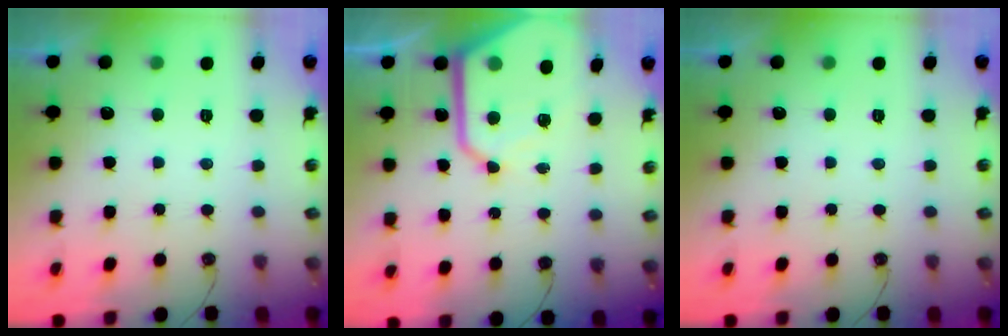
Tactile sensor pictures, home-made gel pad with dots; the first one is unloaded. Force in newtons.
{"total": 12.8, "press": 12.8, "slide": 0.4}
{"total": 0.0}